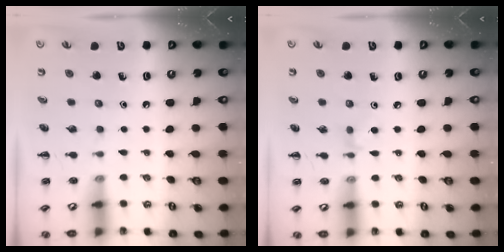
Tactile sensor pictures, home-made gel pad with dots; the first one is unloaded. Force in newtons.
{"total": 2.8, "press": 2.5, "slide": 1.1}